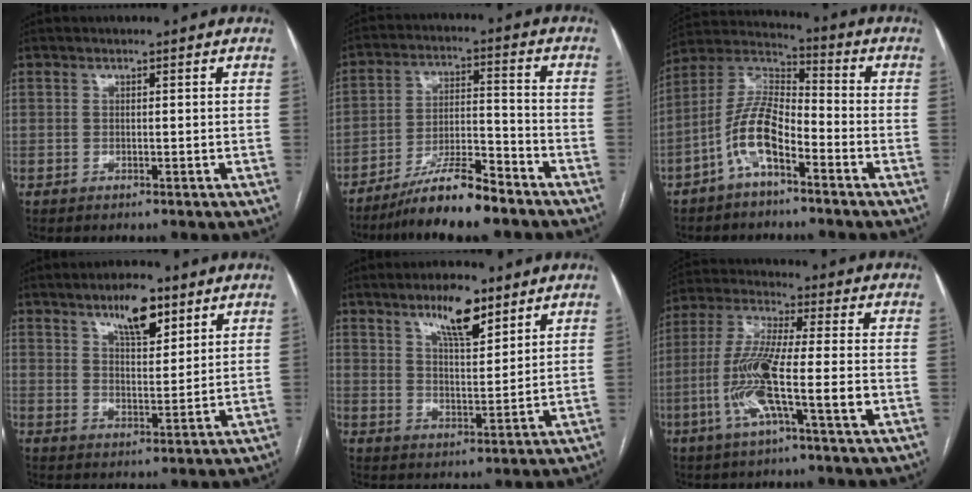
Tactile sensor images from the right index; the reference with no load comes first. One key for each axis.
{"total": 10.3, "fx": -8.4, "fy": 0.9, "fz": 6.0, "tx": -0.100, "ty": -0.005, "tz": -0.150}
{"total": 9.3, "fx": -4.6, "fy": 3.1, "fz": 7.5, "tx": -0.165, "ty": 0.022, "tz": -0.091}
{"total": 7.7, "fx": 5.2, "fy": 2.5, "fz": 5.2, "tx": -0.086, "ty": 0.000, "tz": 0.088}
{"total": 8.5, "fx": 5.9, "fy": 2.2, "fz": 5.7, "tx": -0.097, "ty": -0.002, "tz": 0.103}
{"total": 12.6, "fx": -3.4, "fy": 0.8, "fz": 12.1, "tx": -0.239, "ty": -0.004, "tz": -0.069}